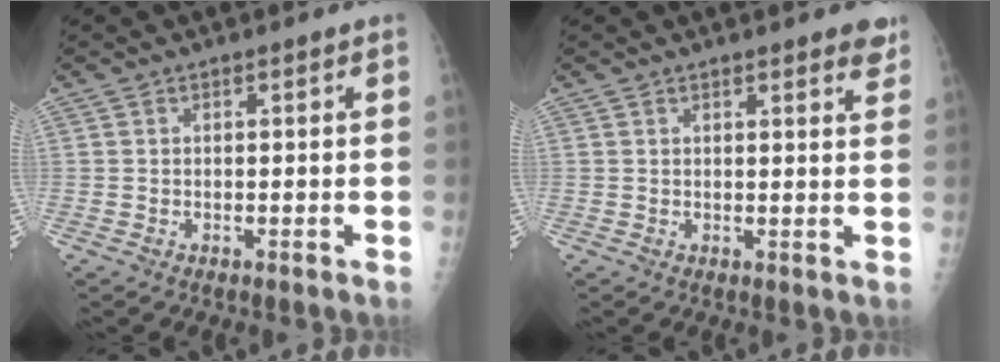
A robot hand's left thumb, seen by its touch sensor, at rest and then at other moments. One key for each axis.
{"total": 4.4, "fx": 3.1, "fy": 1.2, "fz": 2.9, "tx": -0.015, "ty": -0.010, "tz": 0.032}